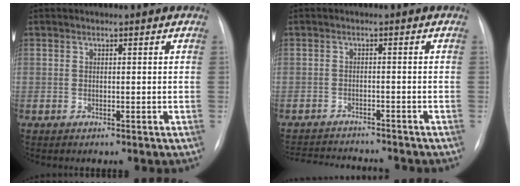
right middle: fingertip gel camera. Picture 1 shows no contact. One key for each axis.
{"total": 9.9, "fx": -9.4, "fy": 1.2, "fz": 2.7, "tx": -0.046, "ty": 0.000, "tz": -0.134}